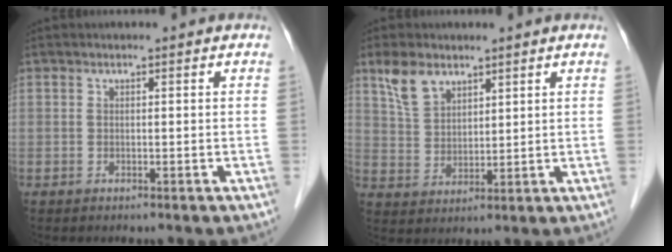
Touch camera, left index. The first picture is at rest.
{"total": 5.9, "force": [4.2, 3.1, 2.6], "torque": [-0.062, 0.011, 0.094]}